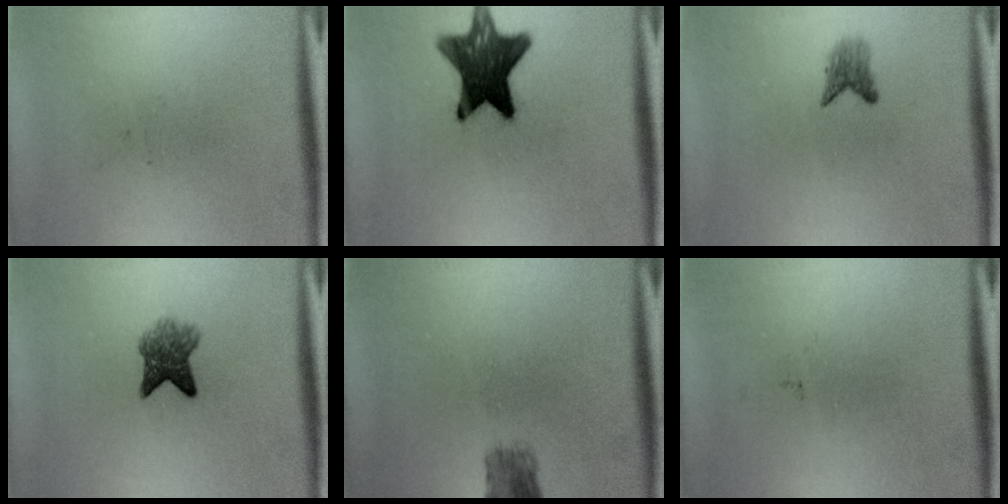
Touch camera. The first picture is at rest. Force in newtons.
{"total": 13.0}
{"total": 1.8}
{"total": 4.7}
{"total": 2.9}
{"total": 0.0}